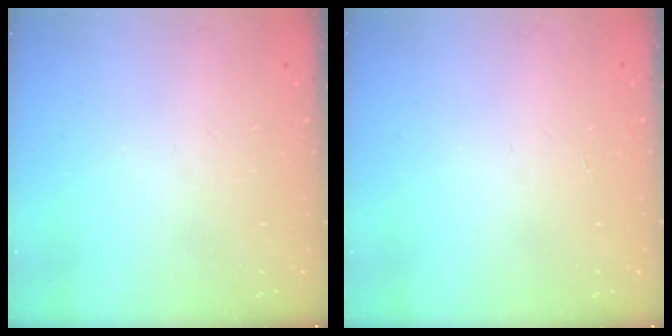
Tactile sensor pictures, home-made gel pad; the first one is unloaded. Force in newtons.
{"total": 0.0}